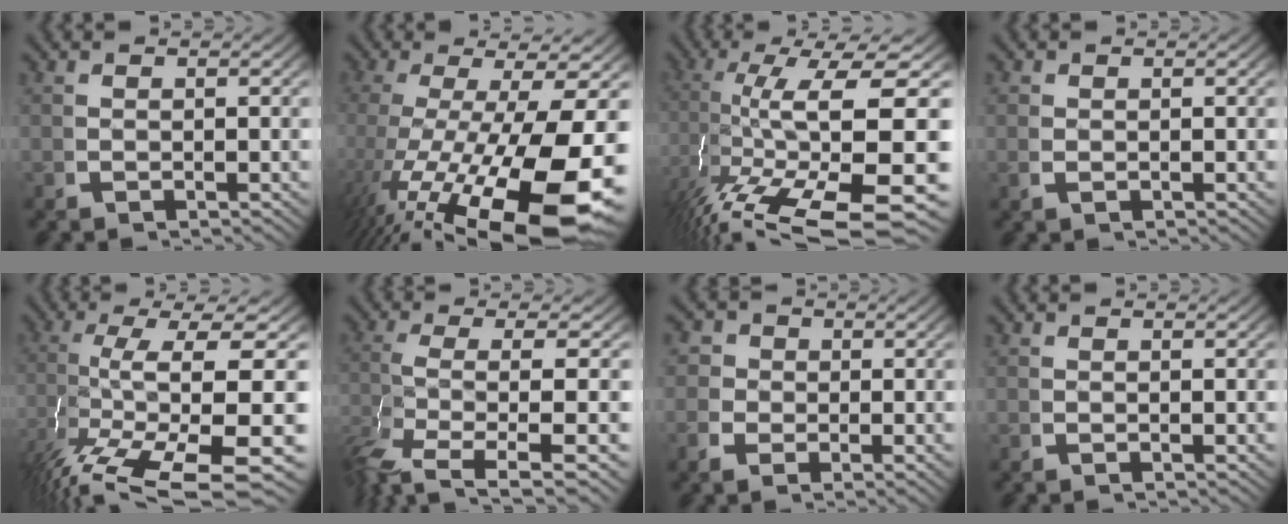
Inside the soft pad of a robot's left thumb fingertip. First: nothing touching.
{"total": 16.1, "force": [-3.4, 8.5, 13.2], "torque": [-0.258, -0.058, -0.008]}
{"total": 15.3, "force": [-2.5, 8.2, 12.6], "torque": [-0.270, -0.081, 0.017]}
{"total": 0.8, "force": [0.1, 0.7, 0.4], "torque": [-0.020, -0.011, 0.011]}
{"total": 13.2, "force": [-3.6, 6.6, 10.9], "torque": [-0.236, -0.067, -0.013]}
{"total": 7.5, "force": [-0.9, 2.8, 6.9], "torque": [-0.162, -0.021, 0.004]}
{"total": 3.0, "force": [0.2, 2.7, 1.3], "torque": [-0.027, -0.004, -0.005]}
{"total": 0.0}